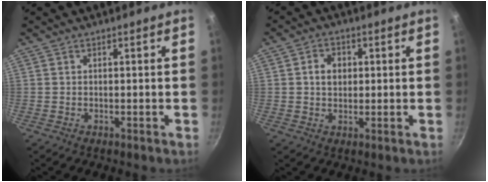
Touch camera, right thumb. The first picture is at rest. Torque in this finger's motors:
{"motor_torque": [-0.54, -0.03, 0.20, 0.10, 0.03]}